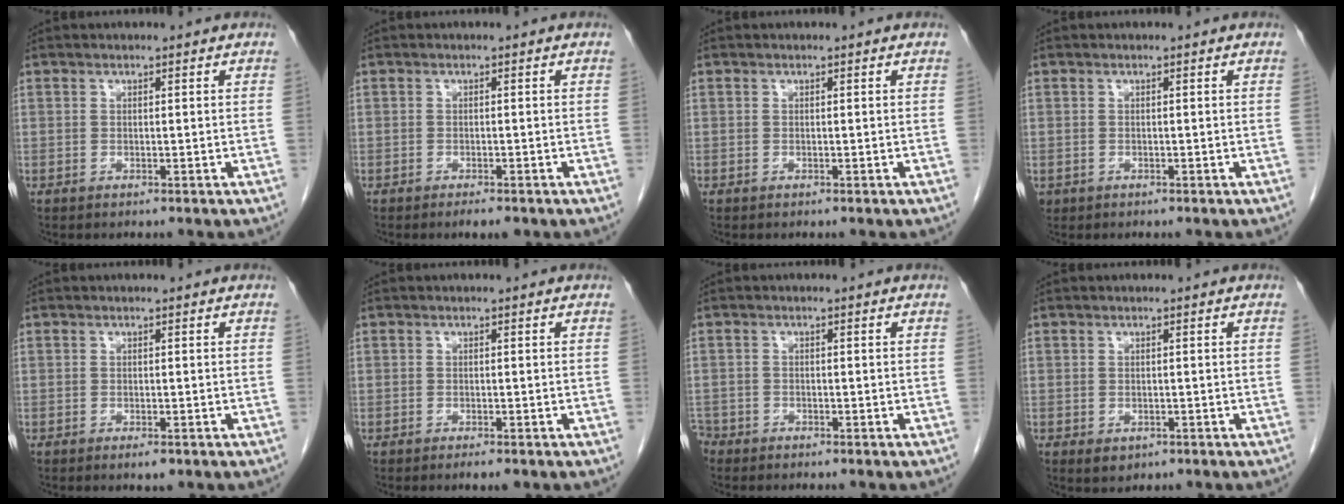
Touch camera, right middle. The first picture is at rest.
{"total": 1.9, "force": [-1.4, 0.5, 1.2], "torque": [-0.016, -0.002, -0.015]}
{"total": 0.0}
{"total": 0.8, "force": [-0.3, 0.8, 0.2], "torque": [-0.010, 0.003, 0.001]}
{"total": 1.4, "force": [-0.8, 0.4, 1.0], "torque": [-0.015, -0.002, -0.009]}
{"total": 1.4, "force": [-1.0, 0.4, 0.9], "torque": [-0.013, -0.002, -0.011]}
{"total": 2.7, "force": [-2.2, 1.4, 0.2], "torque": [-0.010, 0.001, -0.044]}
{"total": 1.9, "force": [-0.8, 1.4, 1.0], "torque": [-0.011, 0.001, 0.000]}